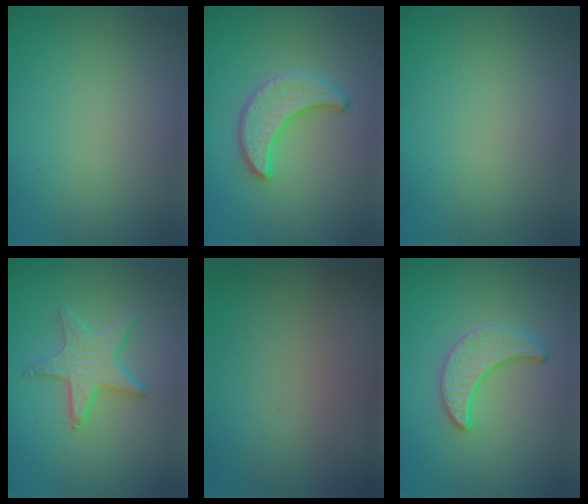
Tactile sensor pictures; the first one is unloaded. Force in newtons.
{"total": 3.4, "press": 3.4, "slide": 0.2}
{"total": 0.0}
{"total": 3.5, "press": 3.3, "slide": 1.0}
{"total": 0.0}
{"total": 3.0, "press": 3.0, "slide": 0.5}